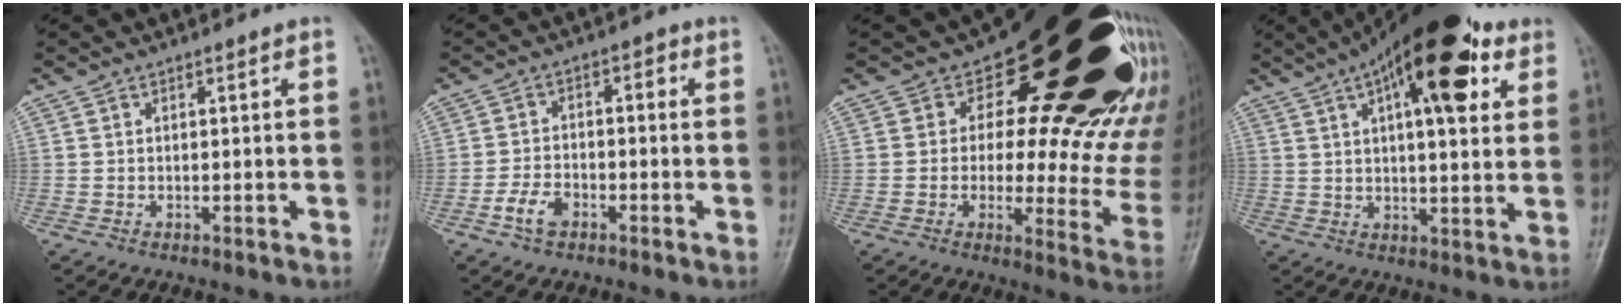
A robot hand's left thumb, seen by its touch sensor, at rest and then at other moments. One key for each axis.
{"total": 5.4, "fx": -2.7, "fy": 3.3, "fz": 3.3, "tx": -0.052, "ty": 0.026, "tz": -0.053}
{"total": 28.8, "fx": 16.3, "fy": 12.7, "fz": 20.0, "tx": -0.193, "ty": -0.086, "tz": 0.209}
{"total": 19.9, "fx": 9.2, "fy": 7.5, "fz": 16.0, "tx": -0.225, "ty": 0.000, "tz": 0.136}